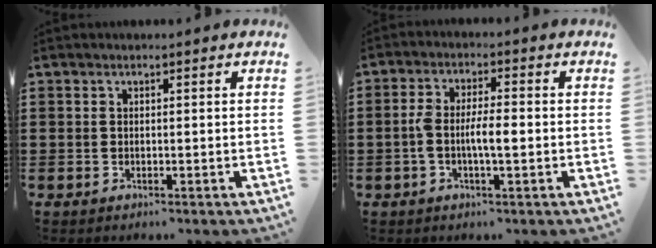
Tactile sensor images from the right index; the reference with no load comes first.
{"total": 4.8, "force": [-0.9, 1.0, 4.6], "torque": [-0.102, -0.005, -0.026]}